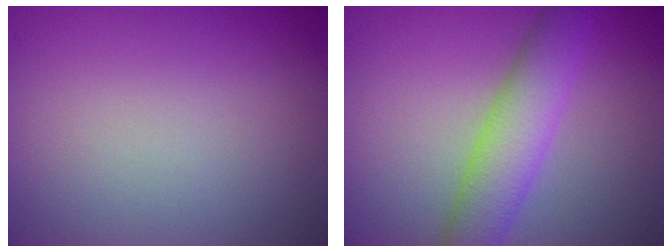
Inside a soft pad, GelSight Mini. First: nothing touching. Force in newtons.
{"total": 5.1, "press": 5.1, "slide": 0.1}